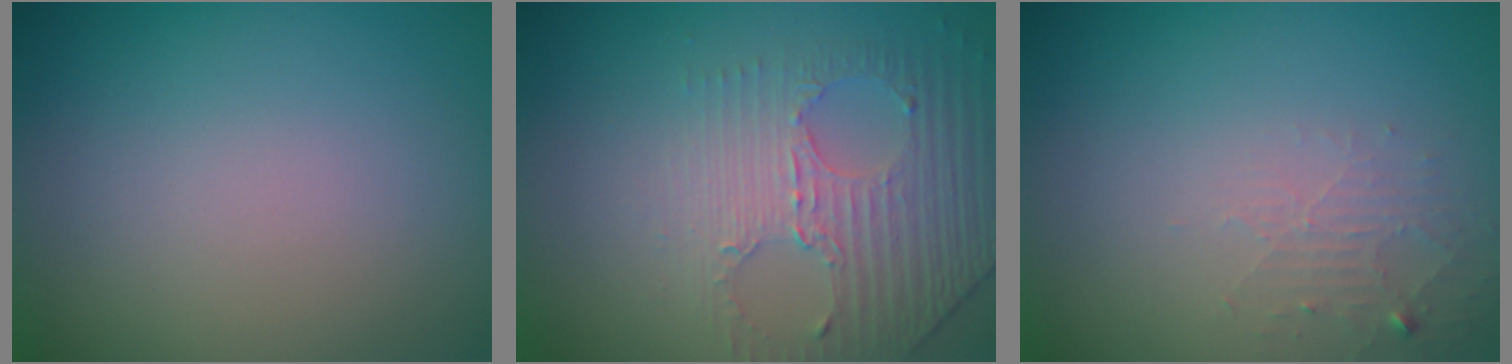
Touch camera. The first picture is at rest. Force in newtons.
{"total": 4.3, "press": 2.9, "slide": 3.2}
{"total": 1.7, "press": 1.7, "slide": 0.3}